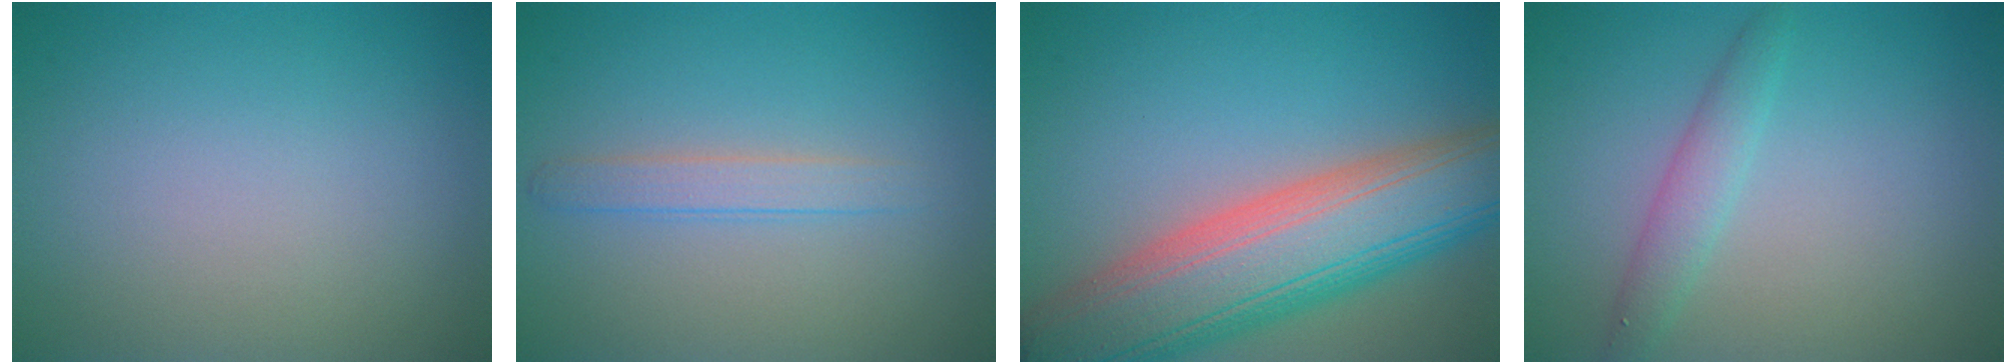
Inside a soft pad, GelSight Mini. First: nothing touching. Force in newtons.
{"total": 1.8, "press": 1.8, "slide": 0.1}
{"total": 11.7, "press": 11.6, "slide": 0.7}
{"total": 2.1, "press": 2.1, "slide": 0.1}